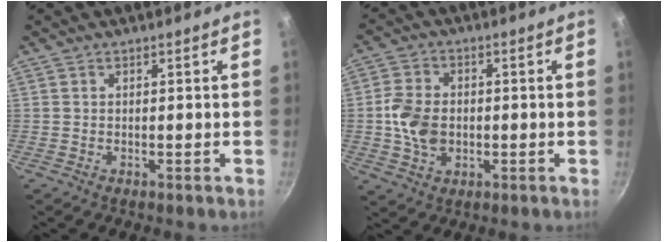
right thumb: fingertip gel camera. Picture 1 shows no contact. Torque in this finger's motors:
{"motor_torque": [0.96, 1.31, 1.09, -0.21, 0.08]}